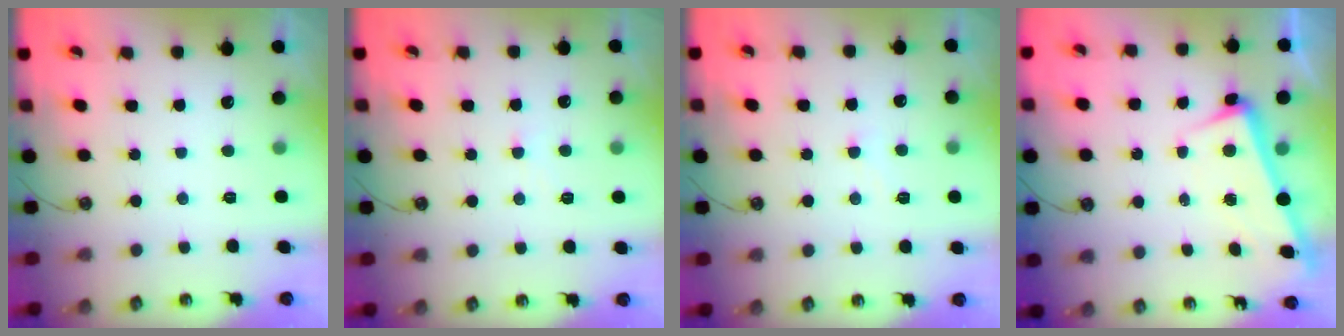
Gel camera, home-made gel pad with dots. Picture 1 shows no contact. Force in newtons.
{"total": 0.9, "press": 0.9, "slide": 0.1}
{"total": 3.8, "press": 3.8, "slide": 0.4}
{"total": 3.6, "press": 3.4, "slide": 1.2}